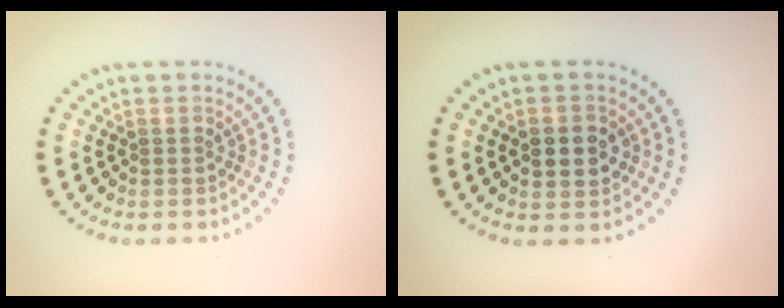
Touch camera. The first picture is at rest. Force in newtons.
{"total": 2.8, "press": 2.8, "slide": 0.3}